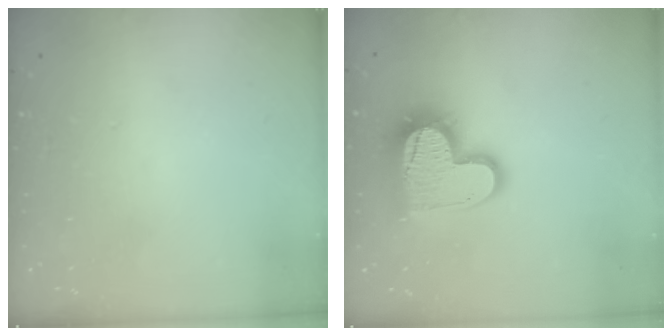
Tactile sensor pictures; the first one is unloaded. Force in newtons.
{"total": 15.2, "press": 15.1, "slide": 1.4}